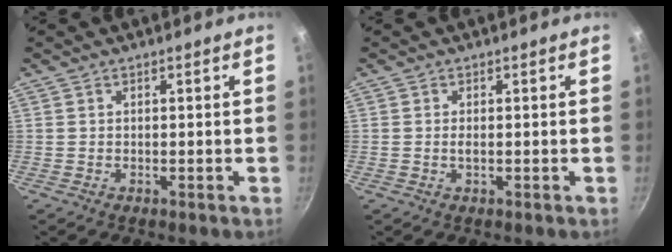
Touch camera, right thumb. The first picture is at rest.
{"total": 0.8, "force": [-0.1, 0.3, 0.8], "torque": [-0.016, 0.000, -0.003]}